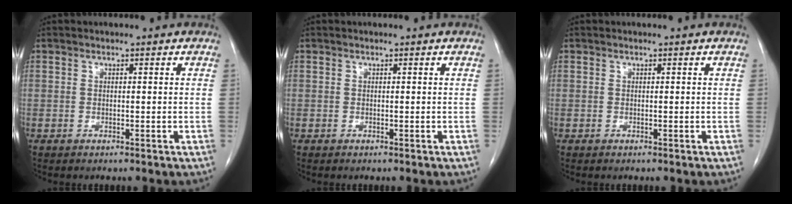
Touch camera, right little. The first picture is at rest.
{"total": 0.0}
{"total": 0.0}